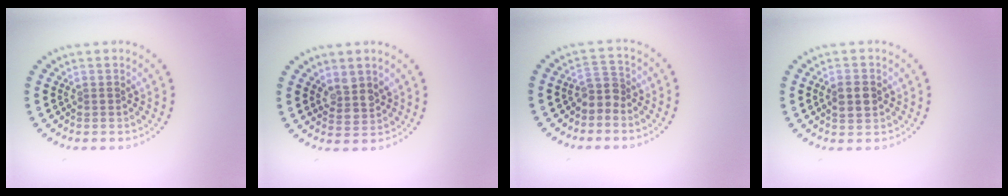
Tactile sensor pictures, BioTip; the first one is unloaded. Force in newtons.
{"total": 2.3, "press": 2.1, "slide": 1.1}
{"total": 2.2, "press": 1.7, "slide": 1.4}
{"total": 2.9, "press": 2.9, "slide": 0.0}